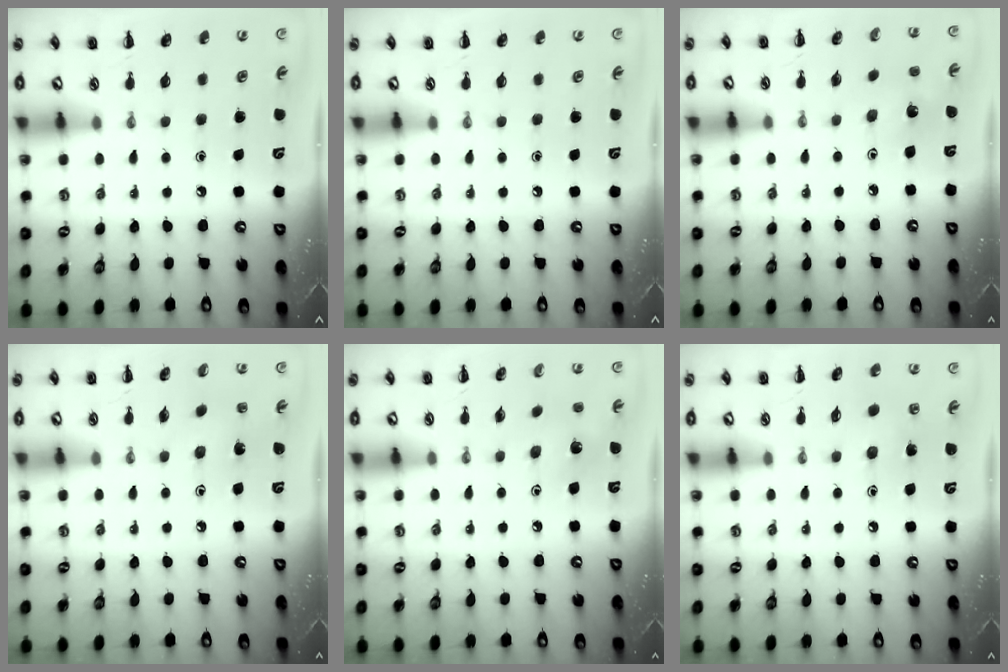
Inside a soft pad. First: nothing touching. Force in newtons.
{"total": 0.0}
{"total": 1.5, "press": 1.4, "slide": 0.5}
{"total": 1.4, "press": 1.2, "slide": 0.6}
{"total": 2.6, "press": 2.6, "slide": 0.5}
{"total": 4.9, "press": 4.7, "slide": 1.3}